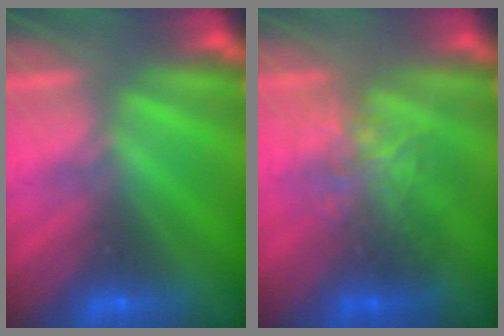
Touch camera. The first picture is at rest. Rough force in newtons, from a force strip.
{"total": 2.5}